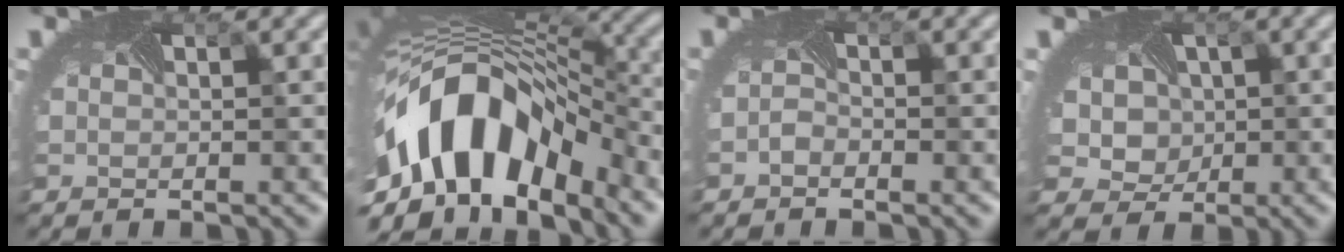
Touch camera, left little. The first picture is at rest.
{"total": 13.8, "force": [-4.9, 8.3, 9.9], "torque": [-0.192, -0.014, -0.079]}
{"total": 1.0, "force": [-1.0, 0.1, -0.1], "torque": [-0.008, -0.003, -0.020]}
{"total": 5.5, "force": [0.8, 4.7, 2.8], "torque": [-0.043, 0.012, -0.006]}